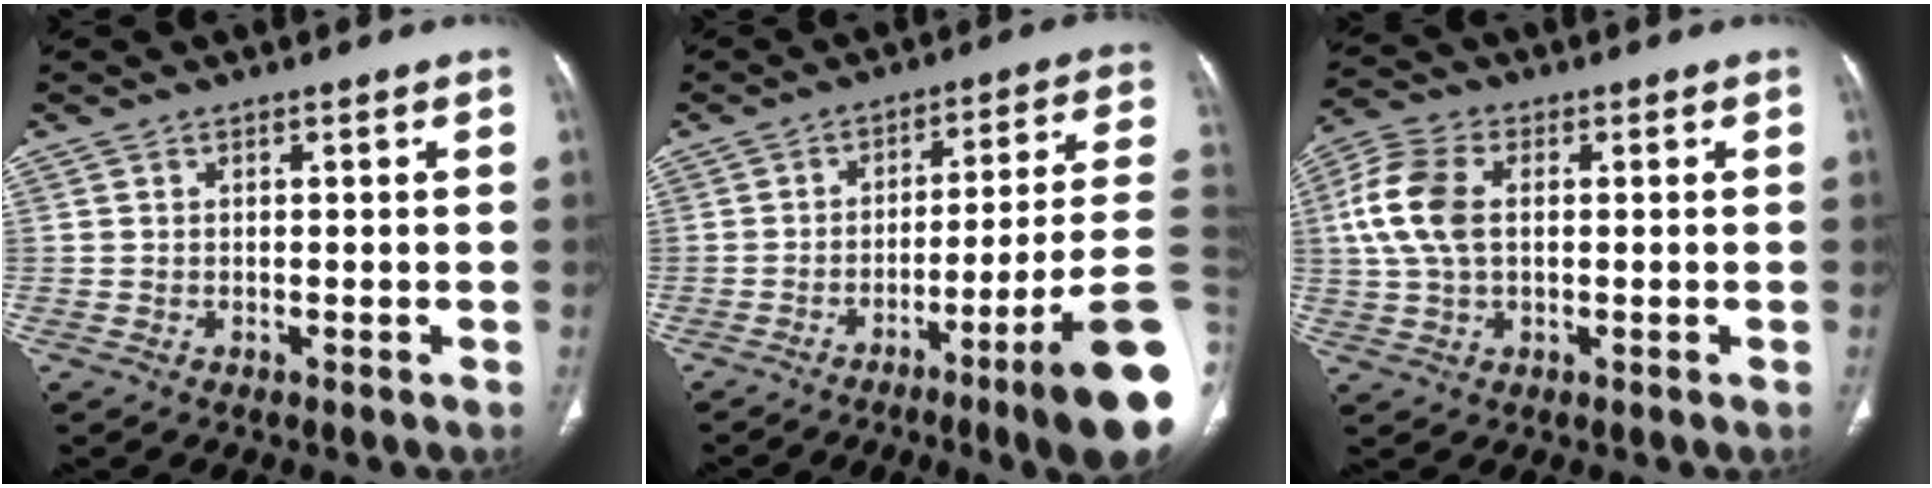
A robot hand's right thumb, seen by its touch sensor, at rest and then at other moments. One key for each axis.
{"total": 18.5, "fx": -7.9, "fy": -0.3, "fz": 16.7, "tx": -0.177, "ty": 0.045, "tz": -0.122}
{"total": 10.3, "fx": 1.2, "fy": 6.4, "fz": 7.9, "tx": -0.181, "ty": 0.018, "tz": 0.023}